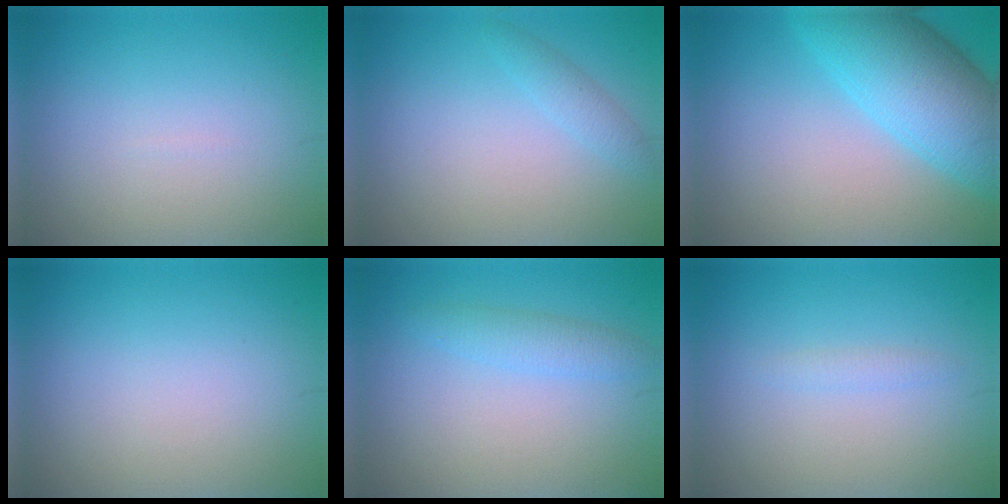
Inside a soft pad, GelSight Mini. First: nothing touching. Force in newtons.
{"total": 1.4, "press": 1.4, "slide": 0.1}
{"total": 8.8, "press": 8.8, "slide": 0.3}
{"total": 0.0}
{"total": 2.0, "press": 1.9, "slide": 0.2}
{"total": 0.8, "press": 0.8, "slide": 0.1}